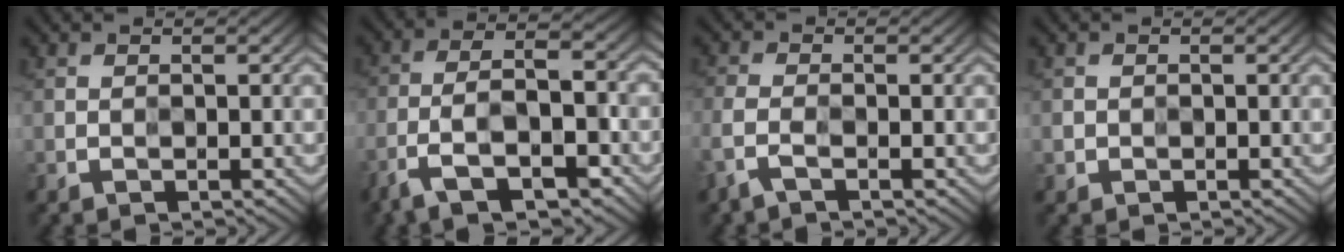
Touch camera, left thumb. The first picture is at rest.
{"total": 9.4, "force": [-5.4, 3.4, 6.9], "torque": [-0.137, -0.006, -0.109]}
{"total": 2.9, "force": [-1.7, 0.8, 2.2], "torque": [-0.063, -0.004, -0.047]}
{"total": 0.9, "force": [-0.2, 0.9, 0.2], "torque": [-0.002, -0.005, -0.006]}